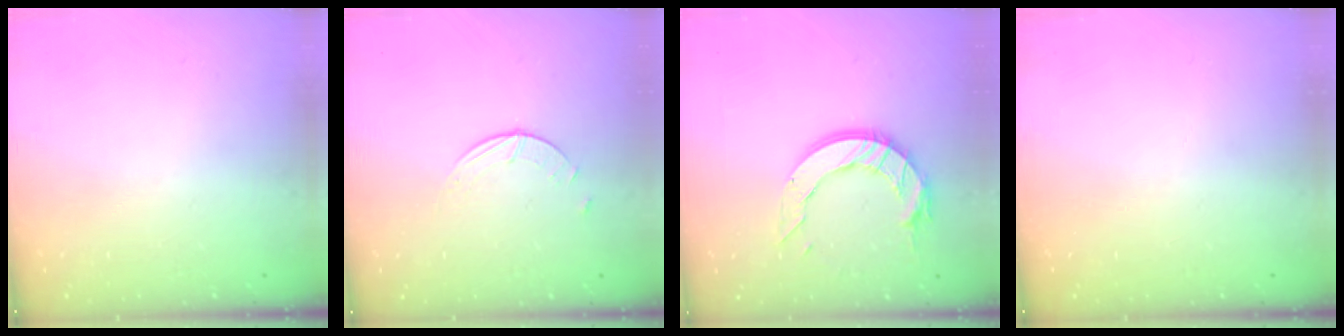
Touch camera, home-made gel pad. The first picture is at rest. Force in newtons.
{"total": 0.9, "press": 0.9, "slide": 0.2}
{"total": 13.0, "press": 12.9, "slide": 1.2}
{"total": 0.0}